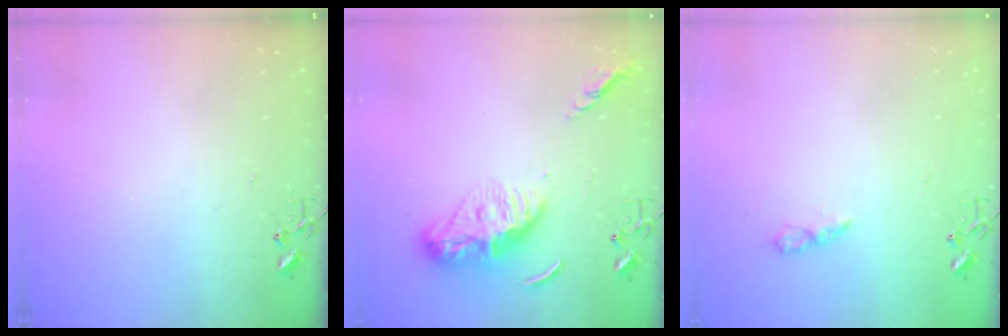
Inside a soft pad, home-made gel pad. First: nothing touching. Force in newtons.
{"total": 12.4, "press": 12.3, "slide": 0.8}
{"total": 5.8, "press": 5.7, "slide": 0.6}